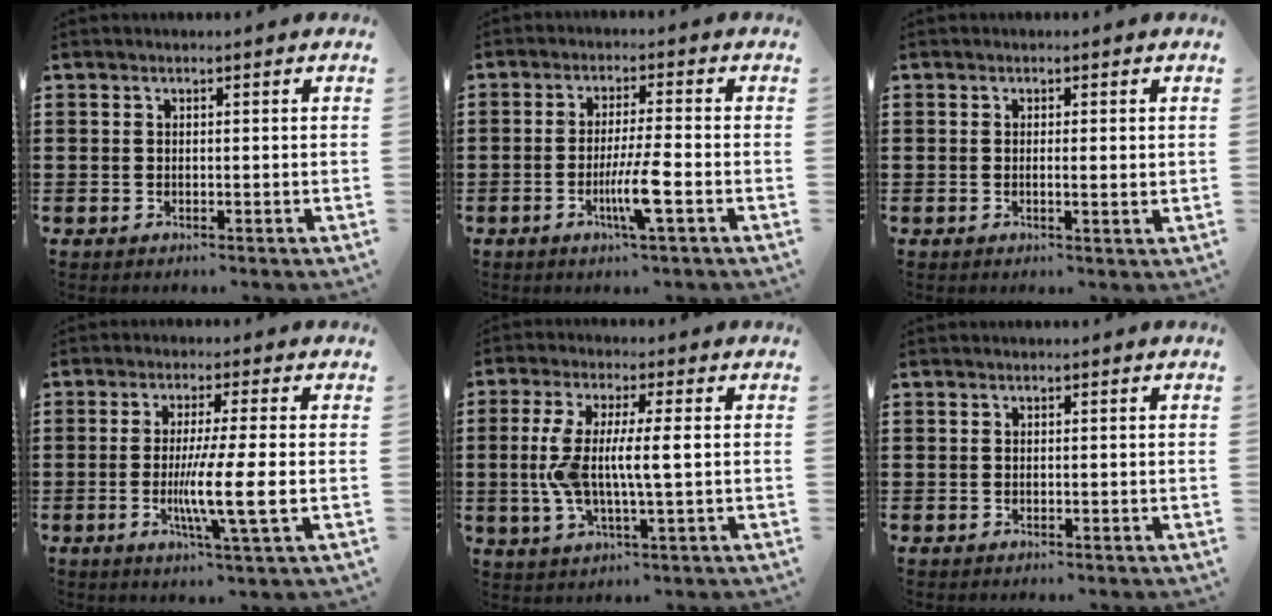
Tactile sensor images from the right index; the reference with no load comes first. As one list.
[{"total": 6.3, "force": [-2.2, 0.0, 6.0], "torque": [-0.112, -0.016, -0.042]}, {"total": 1.3, "force": [0.1, 0.1, 1.3], "torque": [-0.024, -0.003, 0.001]}, {"total": 8.5, "force": [-1.3, -0.3, 8.4], "torque": [-0.150, -0.018, -0.025]}, {"total": 7.5, "force": [-0.2, 1.4, 7.4], "torque": [-0.163, -0.011, -0.016]}, {"total": 0.0}]